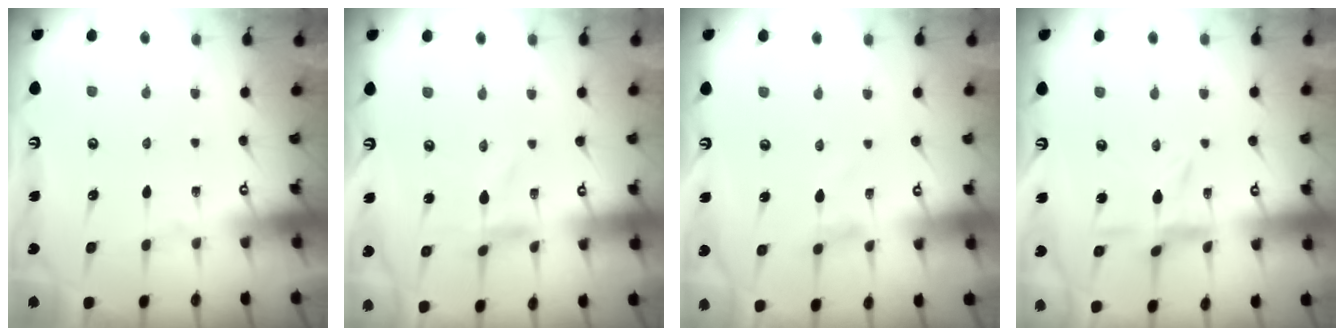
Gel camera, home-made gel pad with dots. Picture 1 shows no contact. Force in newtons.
{"total": 0.6, "press": 0.6, "slide": 0.2}
{"total": 0.9, "press": 0.9, "slide": 0.3}
{"total": 3.7, "press": 3.7, "slide": 0.4}